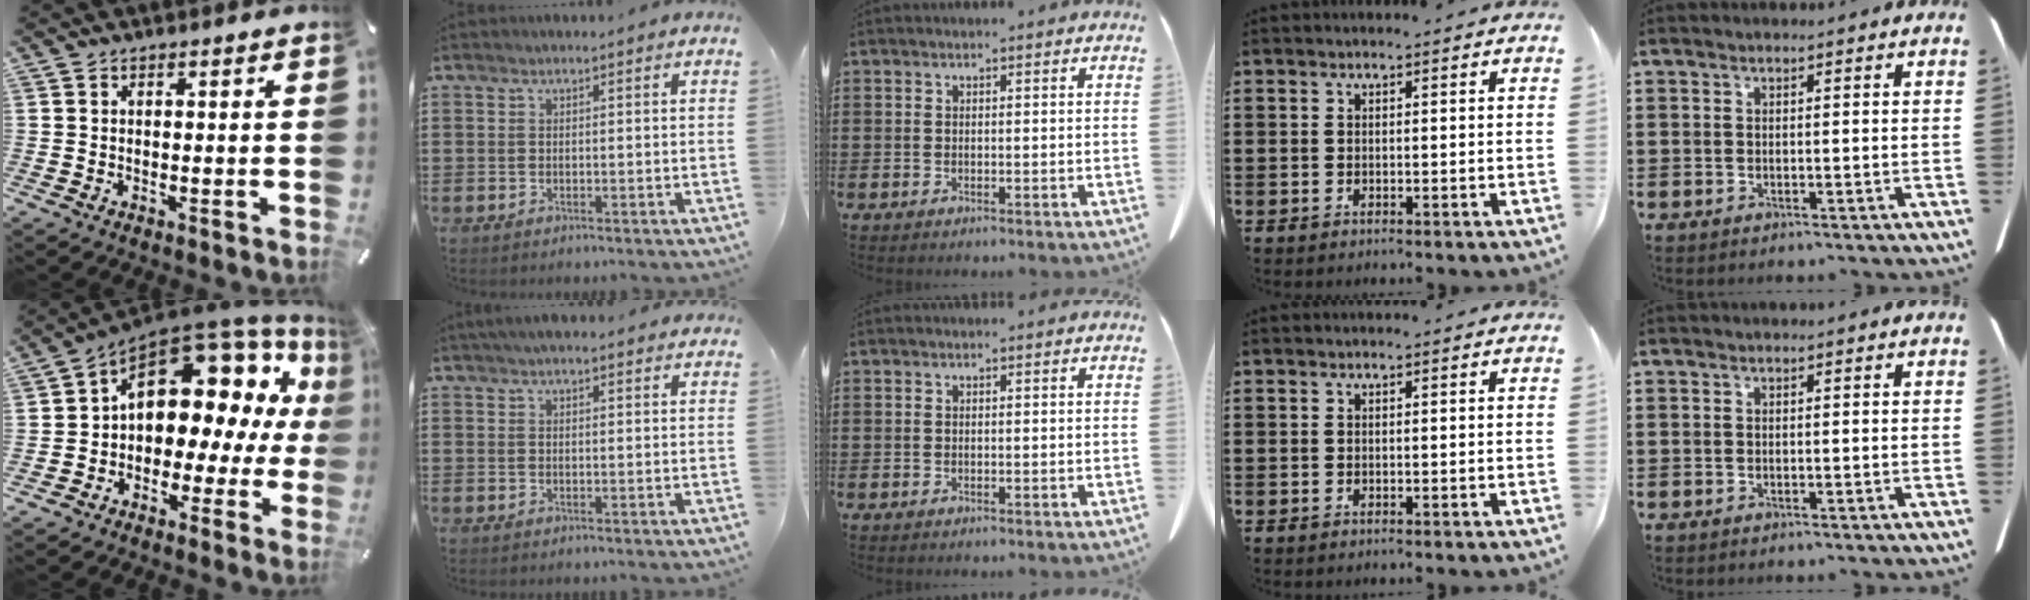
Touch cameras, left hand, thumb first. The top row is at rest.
{"thumb": {"total": 16.6, "force": [5.8, 10.6, 11.4], "torque": [-0.160, -0.051, 0.093]}, "index": {"total": 3.0, "force": [2.5, 0.6, 1.5], "torque": [-0.034, 0.004, 0.047]}}